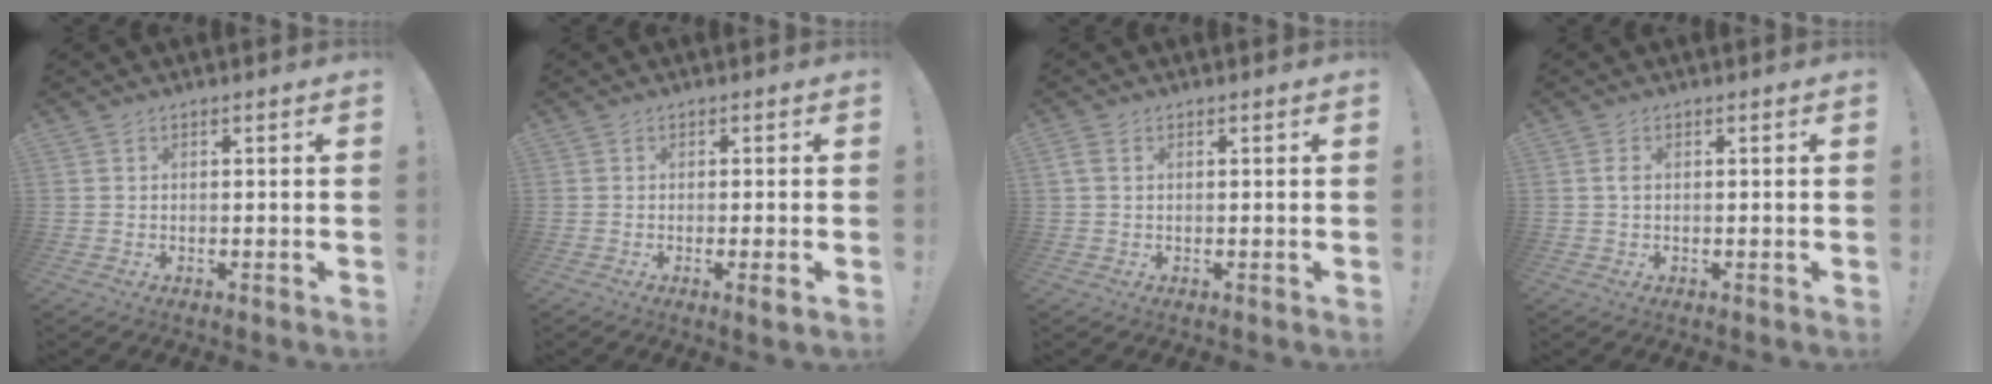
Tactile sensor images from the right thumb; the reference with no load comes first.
{"total": 2.8, "force": [-0.6, -0.4, 2.7], "torque": [-0.049, -0.004, -0.008]}
{"total": 1.7, "force": [0.6, 1.0, 1.2], "torque": [-0.030, 0.006, 0.013]}
{"total": 1.3, "force": [0.1, 0.6, 1.1], "torque": [-0.022, 0.003, 0.000]}